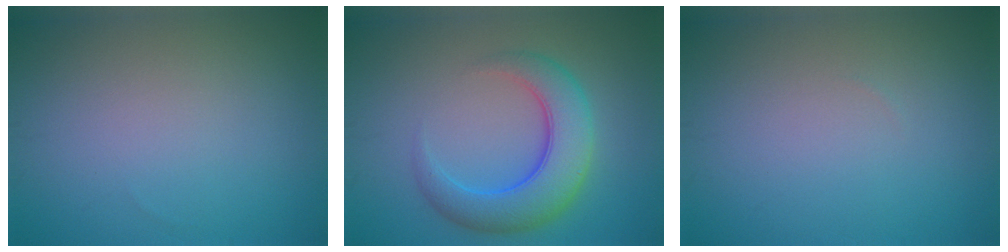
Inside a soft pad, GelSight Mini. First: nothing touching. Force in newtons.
{"total": 6.6, "press": 6.6, "slide": 0.2}
{"total": 0.0}